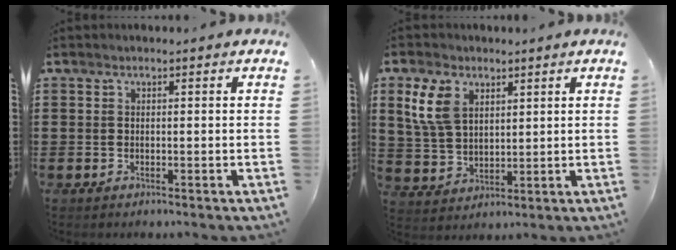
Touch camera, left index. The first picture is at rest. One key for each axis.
{"total": 7.3, "fx": 3.6, "fy": 4.7, "fz": 4.3, "tx": -0.107, "ty": 0.014, "tz": 0.068}